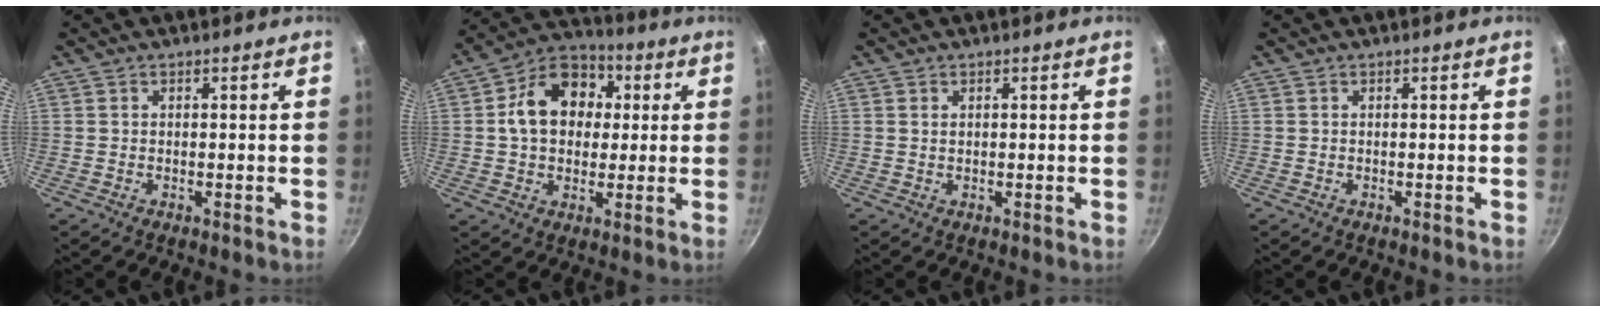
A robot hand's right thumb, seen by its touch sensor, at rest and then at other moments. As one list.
[{"total": 14.3, "force": [2.3, 11.1, 8.8], "torque": [-0.111, 0.024, 0.022]}, {"total": 0.7, "force": [0.3, 0.5, 0.5], "torque": [-0.007, 0.001, 0.005]}, {"total": 0.0}]